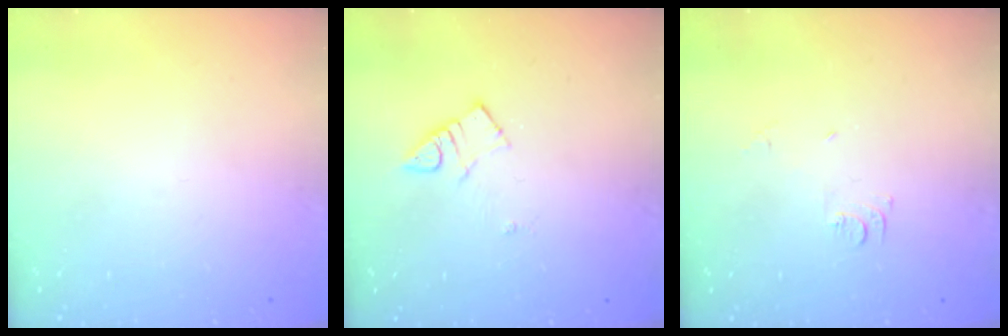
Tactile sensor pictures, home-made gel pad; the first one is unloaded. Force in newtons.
{"total": 3.4, "press": 3.4, "slide": 0.5}
{"total": 5.7, "press": 5.7, "slide": 0.6}